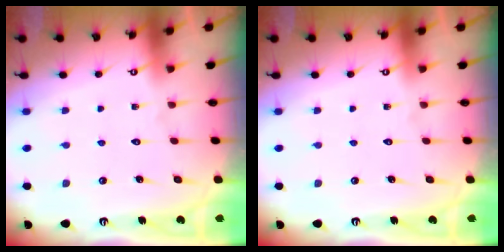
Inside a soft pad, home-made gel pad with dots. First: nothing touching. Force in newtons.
{"total": 0.0}